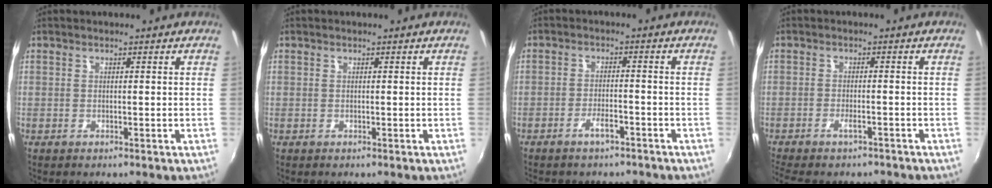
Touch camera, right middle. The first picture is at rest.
{"total": 0.0}
{"total": 3.3, "force": [-2.7, 1.0, 1.7], "torque": [-0.043, 0.004, -0.042]}
{"total": 6.0, "force": [-4.9, 1.6, 3.0], "torque": [-0.075, -0.014, -0.079]}